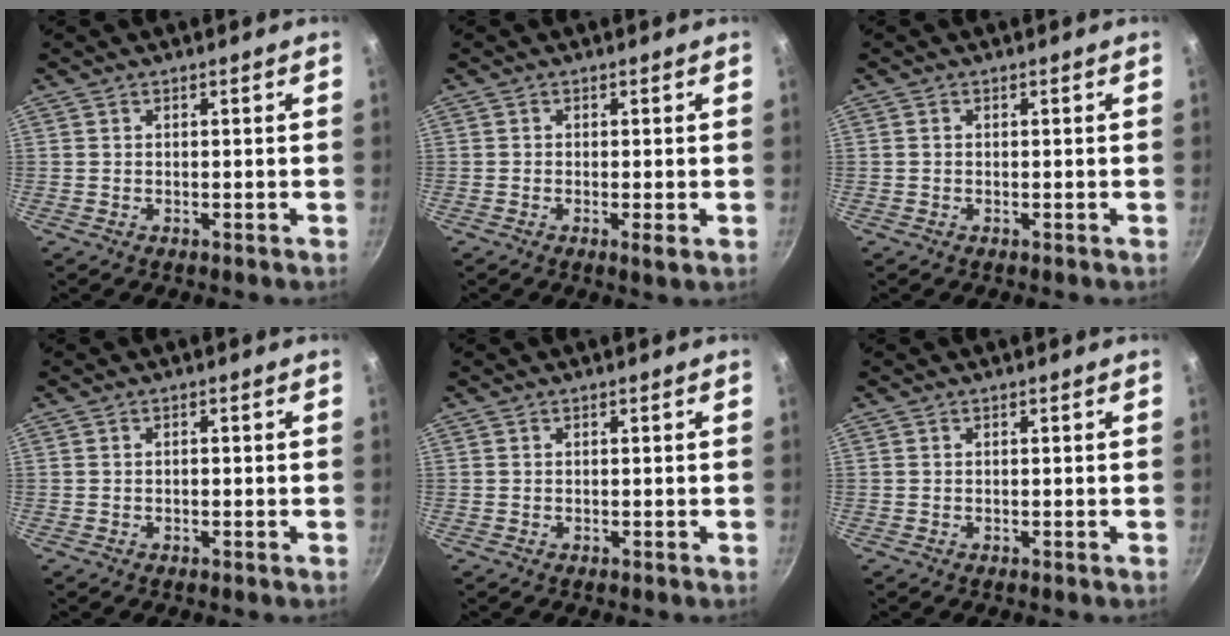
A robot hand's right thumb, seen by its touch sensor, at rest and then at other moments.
{"total": 1.7, "force": [-0.4, 0.3, 1.6], "torque": [-0.030, -0.006, -0.008]}
{"total": 0.0}
{"total": 0.5, "force": [-0.2, 0.3, 0.4], "torque": [-0.006, 0.004, -0.003]}
{"total": 0.0}
{"total": 0.0}